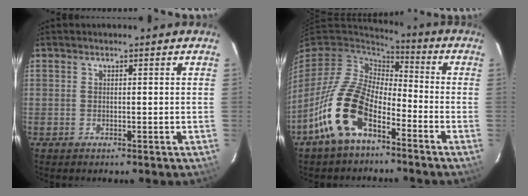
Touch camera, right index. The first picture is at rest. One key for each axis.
{"total": 15.5, "fx": -8.2, "fy": 7.6, "fz": 10.7, "tx": -0.225, "ty": -0.005, "tz": -0.163}